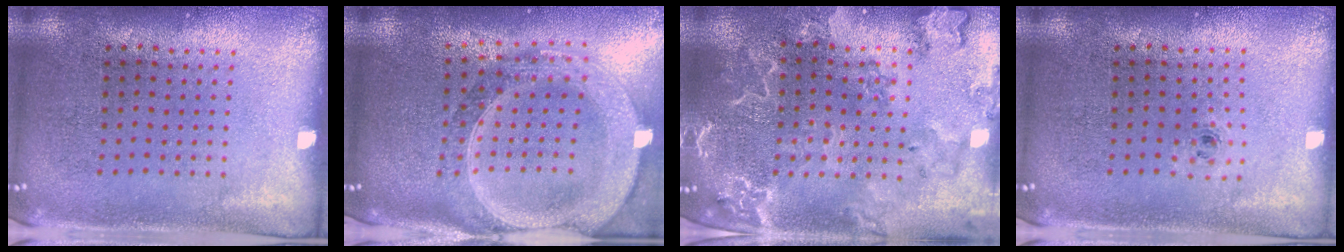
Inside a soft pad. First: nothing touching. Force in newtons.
{"total": 3.1, "press": 2.6, "slide": 1.7}
{"total": 2.6, "press": 2.4, "slide": 0.8}
{"total": 0.5, "press": 0.3, "slide": 0.4}